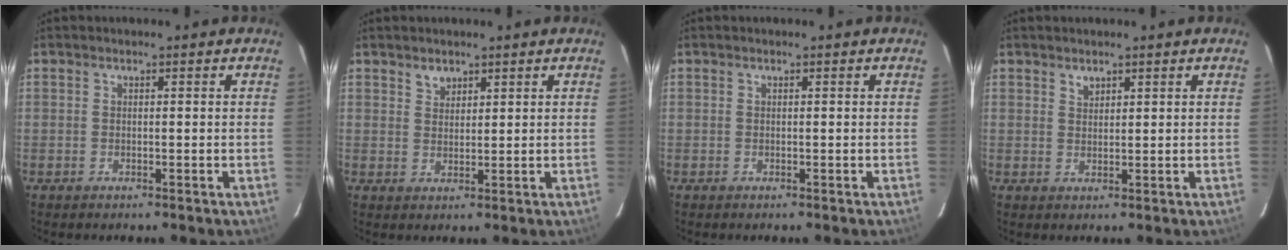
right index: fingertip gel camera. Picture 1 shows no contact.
{"total": 2.3, "force": [1.7, 1.4, 0.6], "torque": [-0.006, 0.004, 0.031]}
{"total": 0.0}
{"total": 1.6, "force": [1.2, 0.9, 0.5], "torque": [-0.004, 0.002, 0.022]}